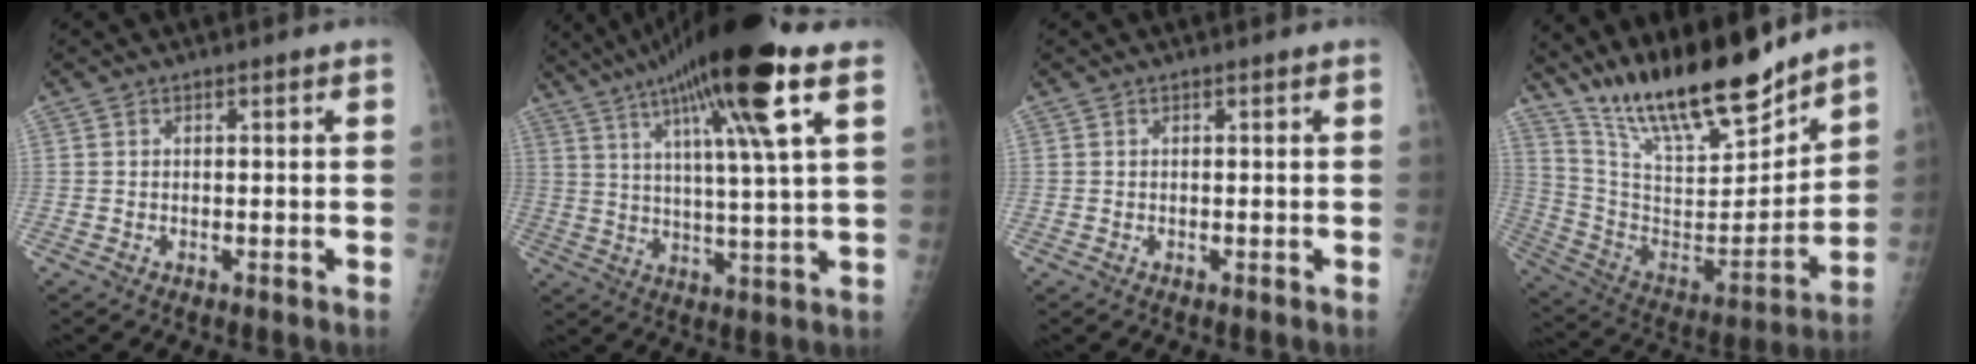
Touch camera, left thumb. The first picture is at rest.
{"total": 20.3, "force": [10.6, 1.8, 17.2], "torque": [-0.290, -0.011, 0.173]}
{"total": 0.0}
{"total": 23.0, "force": [18.9, 5.7, 11.8], "torque": [-0.168, -0.103, 0.334]}